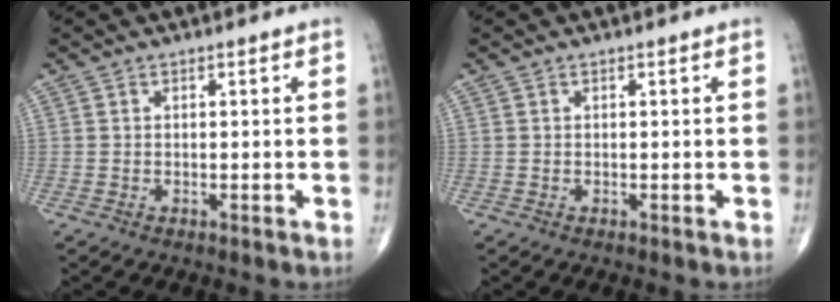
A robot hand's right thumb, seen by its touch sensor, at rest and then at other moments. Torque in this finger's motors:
{"motor_torque": [0.03, 0.03, -0.06, 0.06, 0.01]}